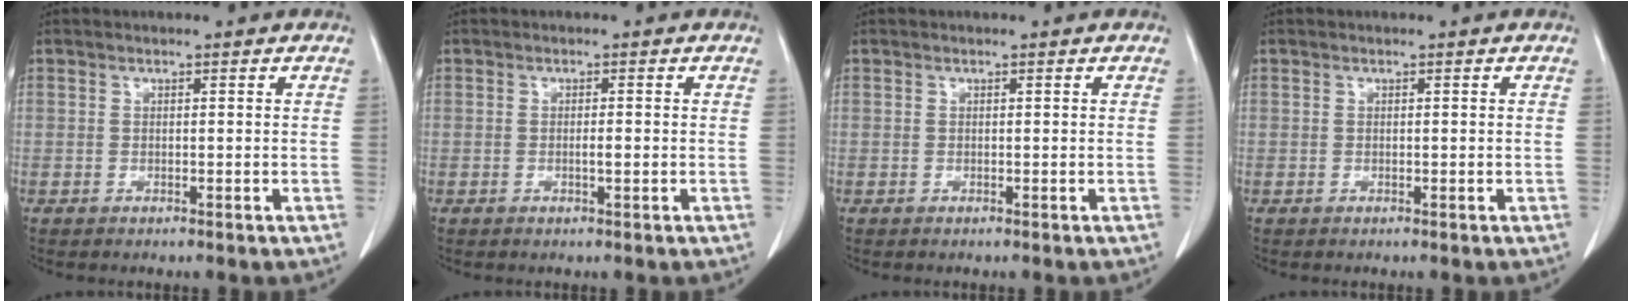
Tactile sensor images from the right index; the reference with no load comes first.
{"total": 1.2, "force": [-0.2, 0.2, 1.2], "torque": [-0.022, -0.001, -0.003]}
{"total": 0.0}
{"total": 0.0}